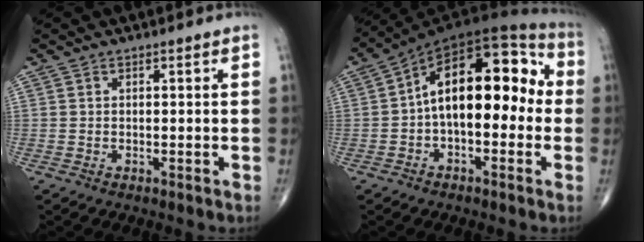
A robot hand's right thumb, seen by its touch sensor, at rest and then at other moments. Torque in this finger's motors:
{"motor_torque": [1.67, 2.84, 0.85, -0.33, 0.20]}